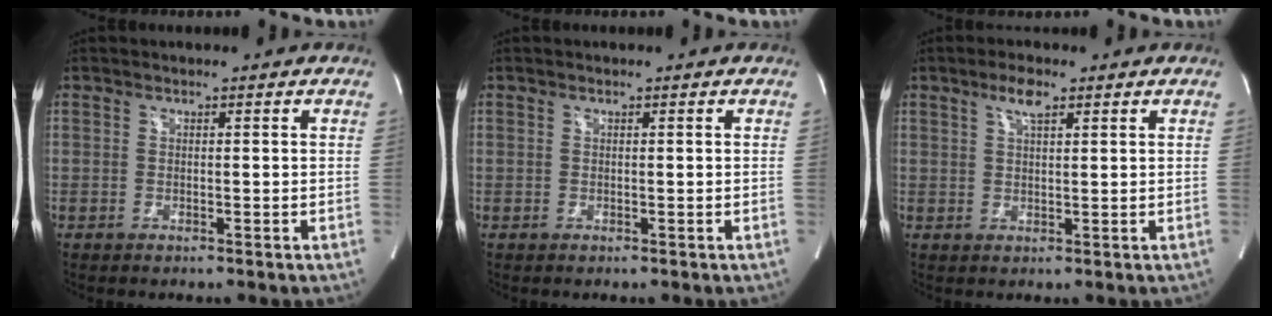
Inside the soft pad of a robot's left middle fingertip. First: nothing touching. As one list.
[{"total": 0.0}, {"total": 3.2, "force": [1.9, 0.8, 2.5], "torque": [-0.051, 0.006, 0.036]}]